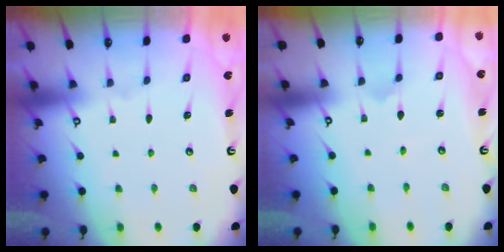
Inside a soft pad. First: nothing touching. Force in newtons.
{"total": 0.0}